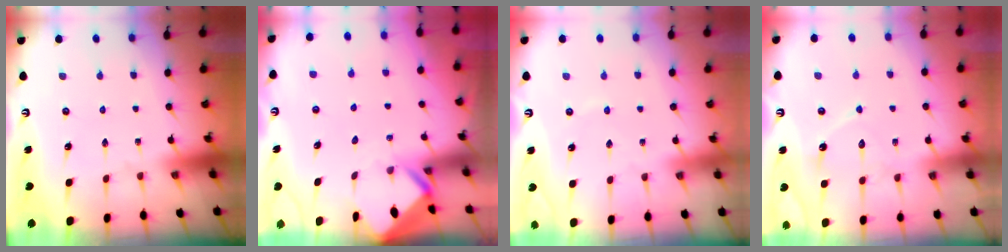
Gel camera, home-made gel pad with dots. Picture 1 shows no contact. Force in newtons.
{"total": 2.8, "press": 2.8, "slide": 0.2}
{"total": 1.5, "press": 1.4, "slide": 0.2}
{"total": 9.3, "press": 9.3, "slide": 0.8}